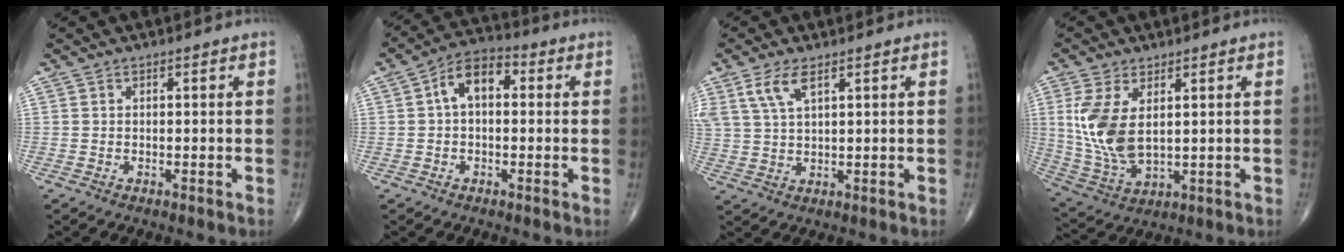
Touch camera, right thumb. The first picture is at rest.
{"total": 7.8, "force": [0.9, 4.8, 6.0], "torque": [-0.090, 0.027, 0.004]}
{"total": 5.9, "force": [3.1, 2.3, 4.4], "torque": [-0.097, -0.003, 0.070]}
{"total": 11.5, "force": [2.4, 6.1, 9.5], "torque": [-0.201, -0.014, 0.063]}